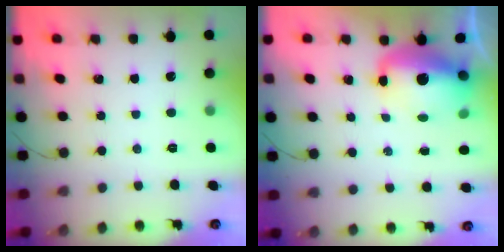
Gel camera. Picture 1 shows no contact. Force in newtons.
{"total": 13.5, "press": 13.1, "slide": 3.3}